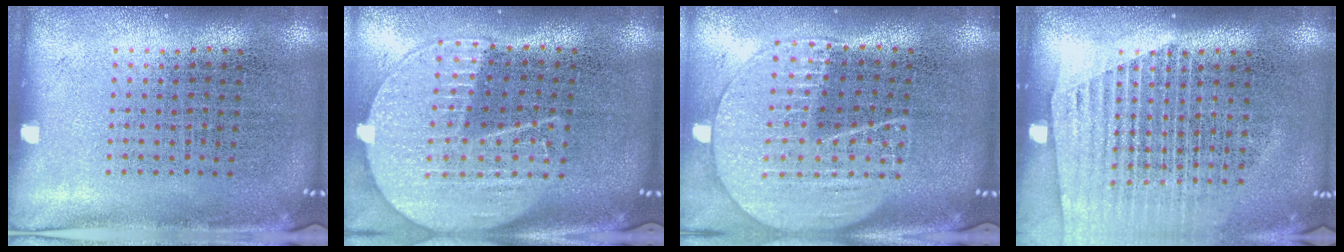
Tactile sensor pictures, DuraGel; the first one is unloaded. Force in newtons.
{"total": 2.0, "press": 1.8, "slide": 1.0}
{"total": 2.0, "press": 1.8, "slide": 0.9}
{"total": 1.5, "press": 1.4, "slide": 0.5}